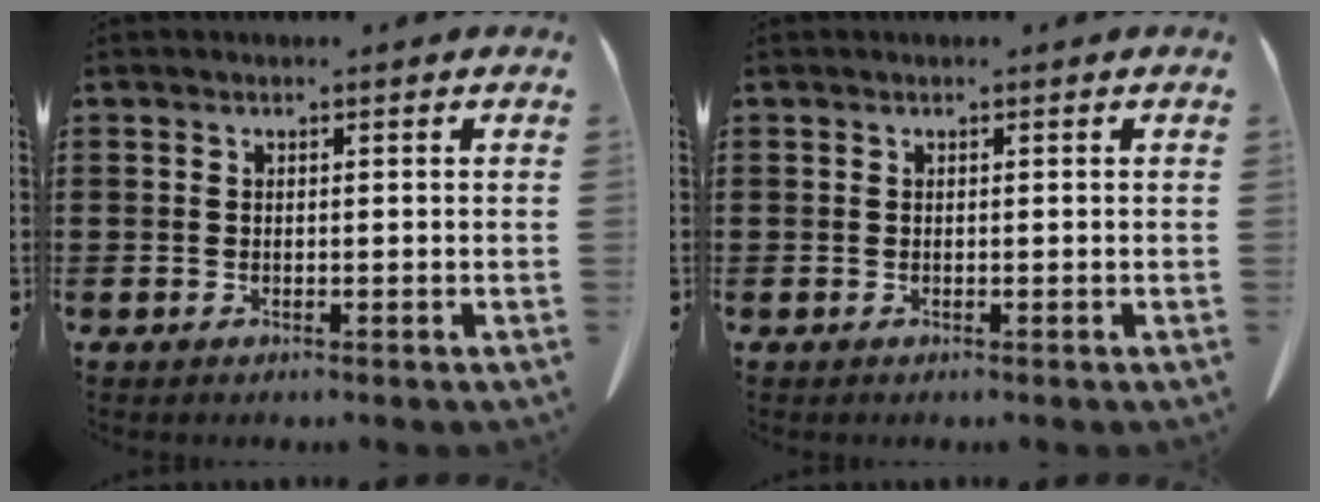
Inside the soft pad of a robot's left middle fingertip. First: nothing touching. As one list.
[{"total": 0.0}]